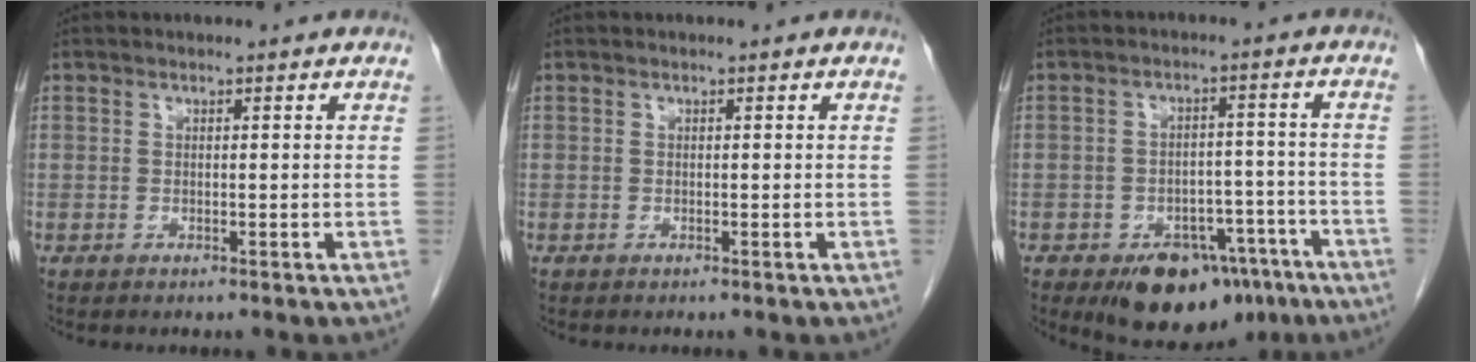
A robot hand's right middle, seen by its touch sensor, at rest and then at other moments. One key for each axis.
{"total": 0.0}
{"total": 12.6, "fx": -8.3, "fy": 6.8, "fz": 6.5, "tx": -0.075, "ty": 0.016, "tz": -0.118}